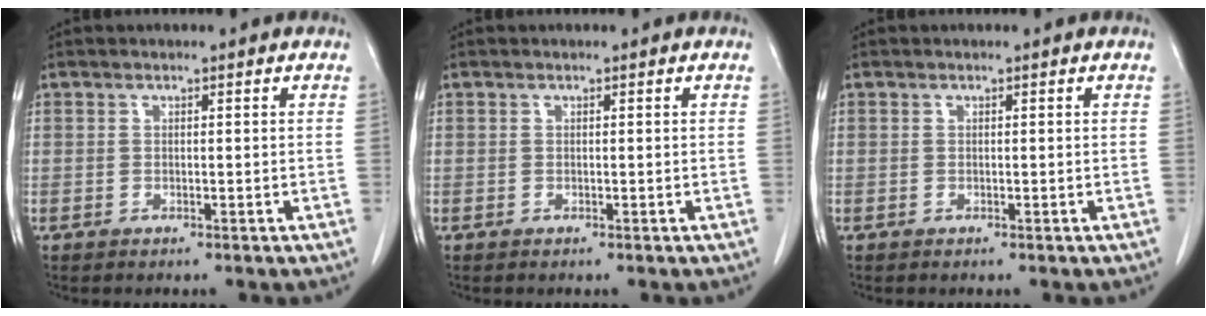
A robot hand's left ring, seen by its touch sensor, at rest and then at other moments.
{"total": 0.0}
{"total": 0.0}